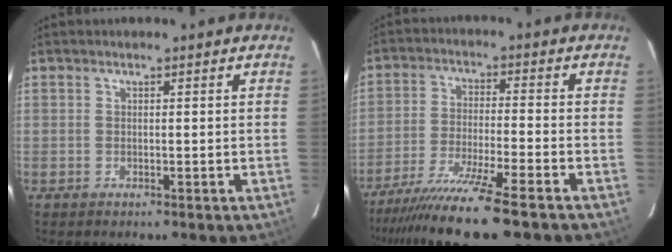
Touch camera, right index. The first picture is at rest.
{"total": 13.4, "force": [-10.7, -1.1, 8.0], "torque": [-0.134, -0.041, -0.175]}